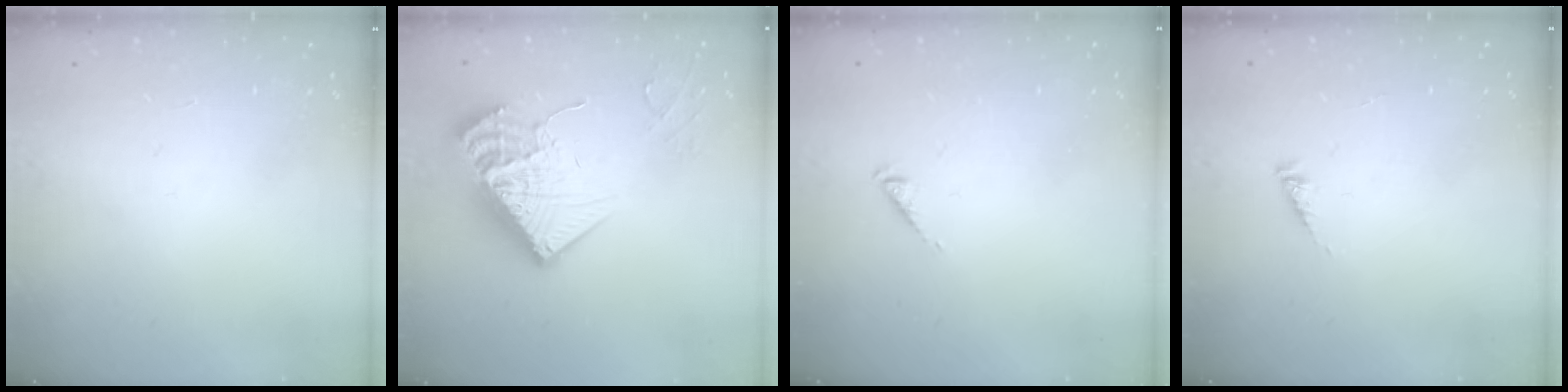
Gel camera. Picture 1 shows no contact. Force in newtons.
{"total": 19.0, "press": 18.9, "slide": 1.8}
{"total": 0.7, "press": 0.7, "slide": 0.0}
{"total": 1.7, "press": 1.6, "slide": 0.3}